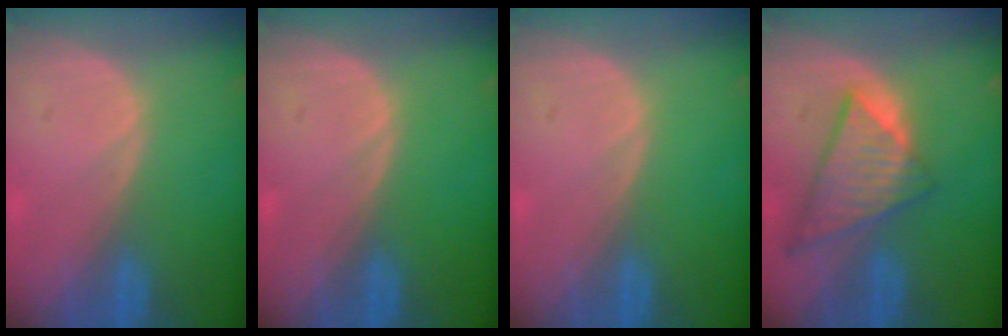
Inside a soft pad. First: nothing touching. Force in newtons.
{"total": 0.0}
{"total": 0.0}
{"total": 9.0, "press": 7.8, "slide": 4.3}